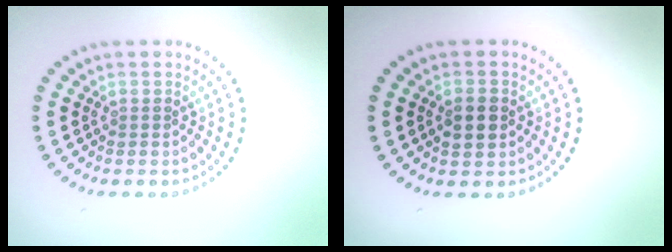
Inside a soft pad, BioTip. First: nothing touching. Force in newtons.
{"total": 2.5, "press": 2.5, "slide": 0.2}